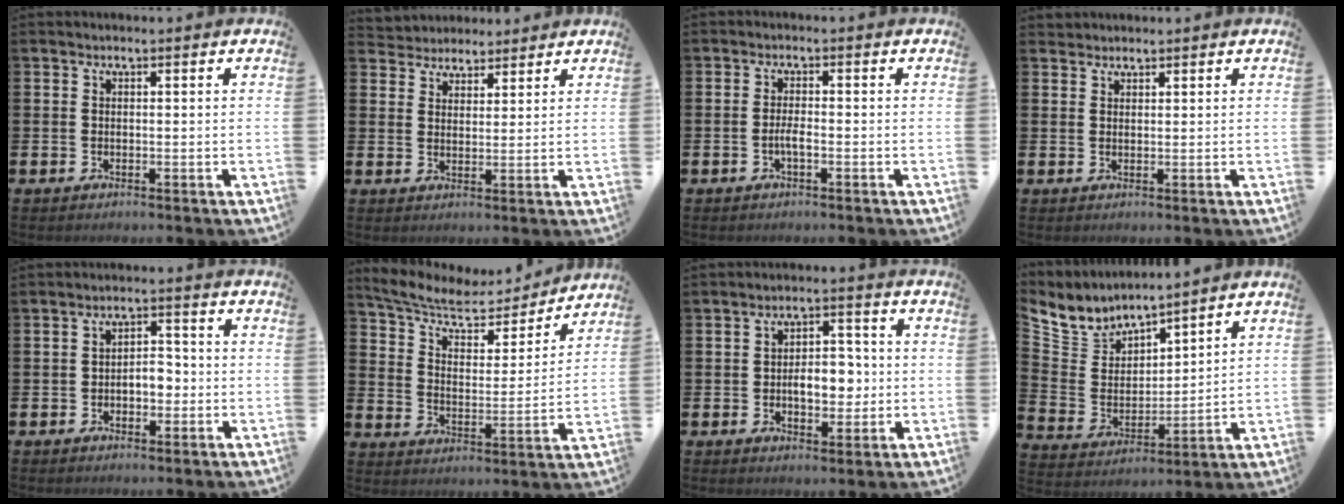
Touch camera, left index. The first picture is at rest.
{"total": 4.1, "force": [3.8, 1.3, -0.7], "torque": [-0.006, -0.016, 0.071]}
{"total": 1.7, "force": [-0.7, 0.4, 1.5], "torque": [-0.026, 0.000, -0.013]}
{"total": 1.6, "force": [1.5, 0.5, -0.2], "torque": [0.009, 0.000, 0.027]}
{"total": 3.1, "force": [-0.9, 2.2, 2.0], "torque": [-0.032, 0.006, -0.025]}
{"total": 8.3, "force": [7.1, 3.0, 3.0], "torque": [-0.092, -0.047, 0.118]}
{"total": 5.6, "force": [-0.6, 3.7, 4.2], "torque": [-0.058, 0.002, -0.022]}
{"total": 7.4, "force": [6.9, 2.8, 0.0], "torque": [-0.056, -0.061, 0.125]}